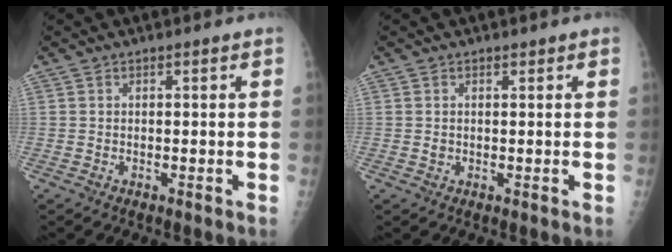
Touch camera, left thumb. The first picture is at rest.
{"total": 0.9, "force": [0.3, 0.9, 0.2], "torque": [0.005, 0.000, 0.004]}